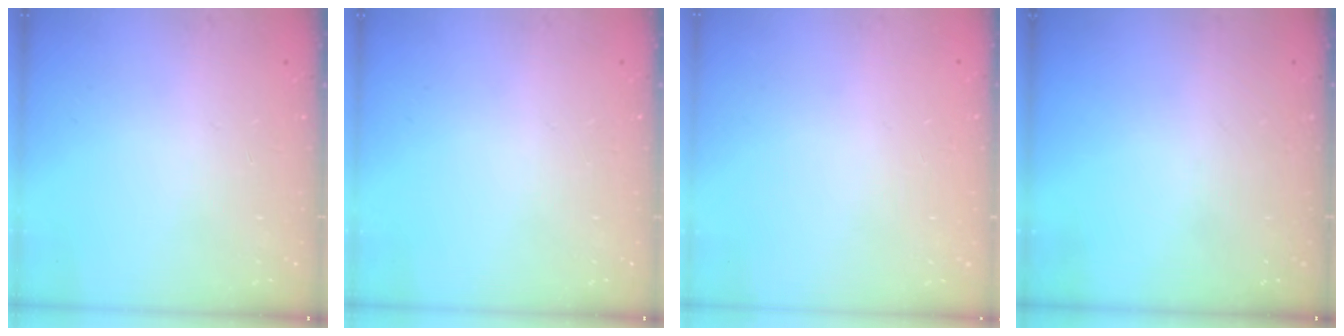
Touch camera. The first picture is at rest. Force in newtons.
{"total": 0.0}
{"total": 0.0}
{"total": 0.0}